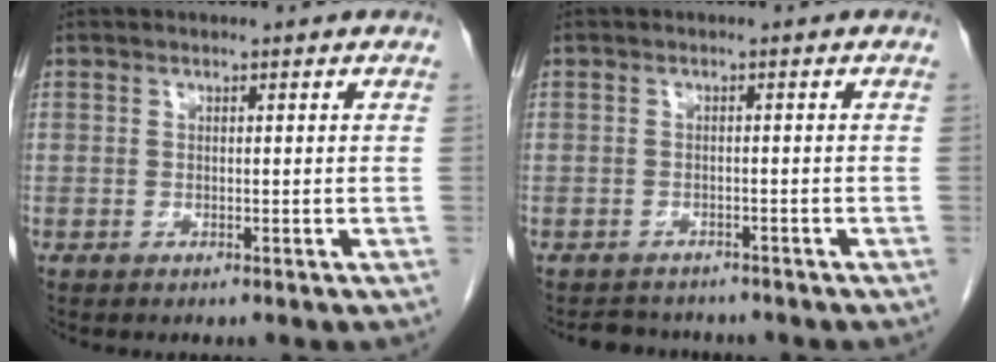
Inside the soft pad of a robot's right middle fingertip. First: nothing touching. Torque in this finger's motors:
{"motor_torque": [0.24, -0.24, -0.08, 0.00]}